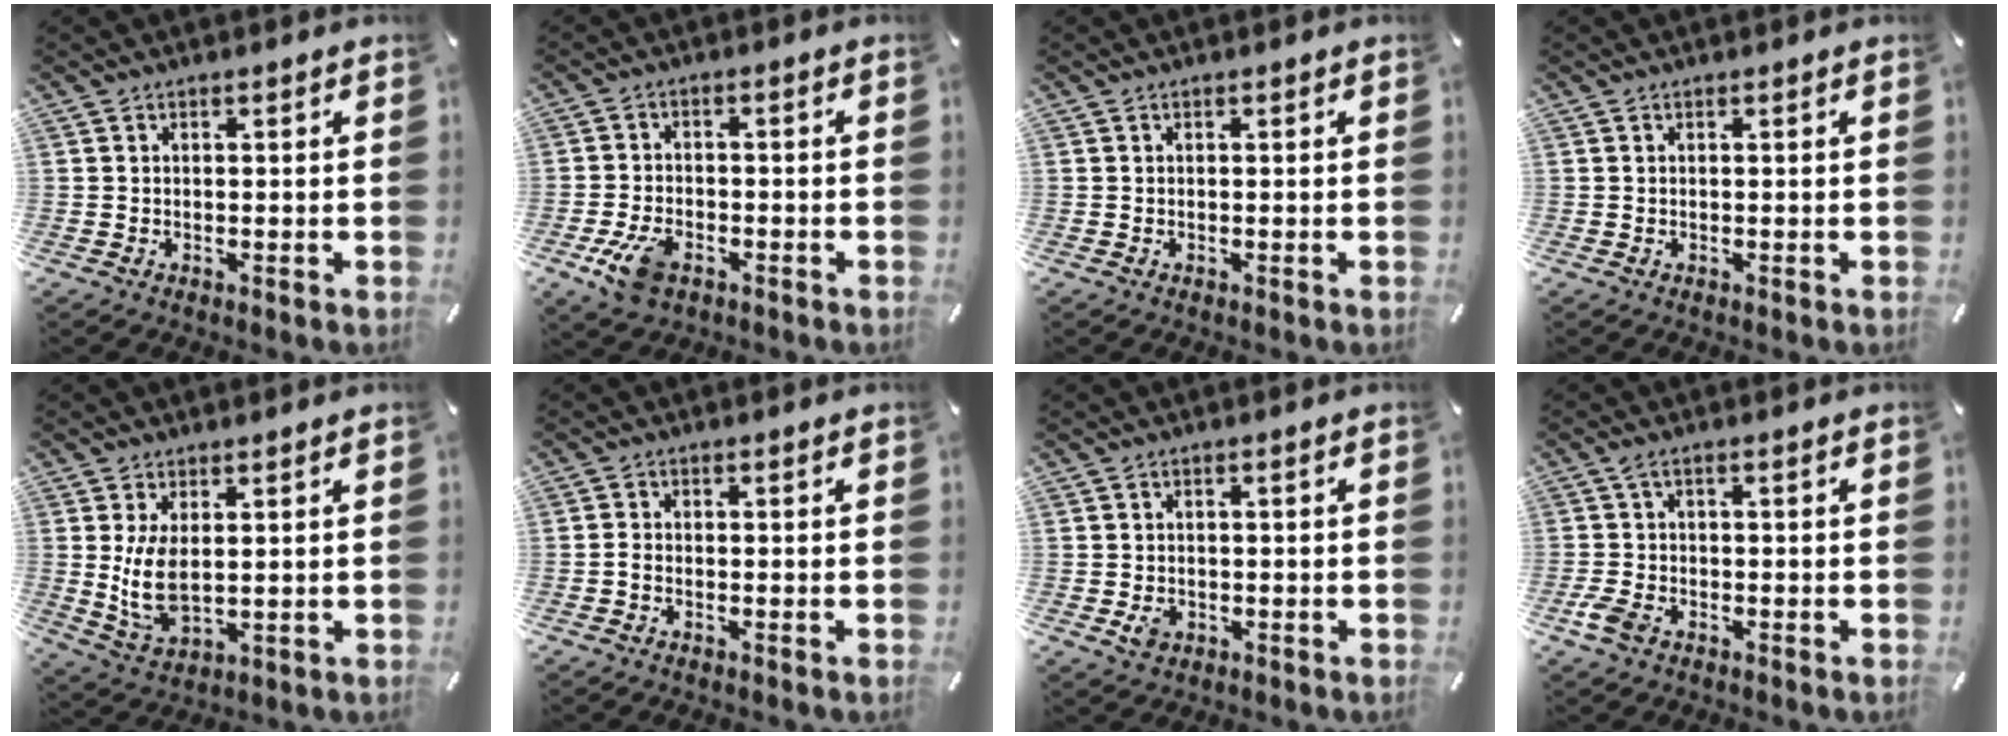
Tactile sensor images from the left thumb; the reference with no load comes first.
{"total": 7.5, "force": [-3.8, 4.3, 4.8], "torque": [-0.111, 0.008, -0.071]}
{"total": 0.0}
{"total": 0.0}
{"total": 7.9, "force": [1.4, 4.2, 6.6], "torque": [-0.156, -0.016, 0.022]}
{"total": 1.1, "force": [-0.7, 0.6, 0.7], "torque": [-0.015, 0.000, -0.013]}
{"total": 2.7, "force": [-0.9, 2.2, 1.3], "torque": [-0.023, -0.003, -0.017]}
{"total": 3.9, "force": [-1.5, 2.0, 3.0], "torque": [-0.075, 0.004, -0.031]}